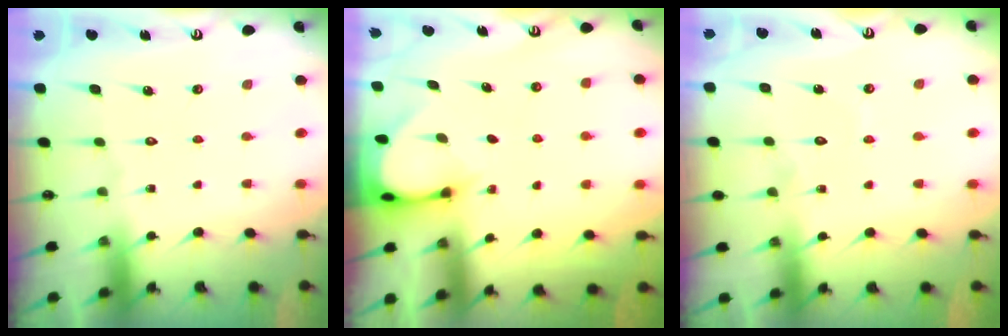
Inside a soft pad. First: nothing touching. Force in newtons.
{"total": 3.1, "press": 3.1, "slide": 0.2}
{"total": 4.5, "press": 4.5, "slide": 0.5}